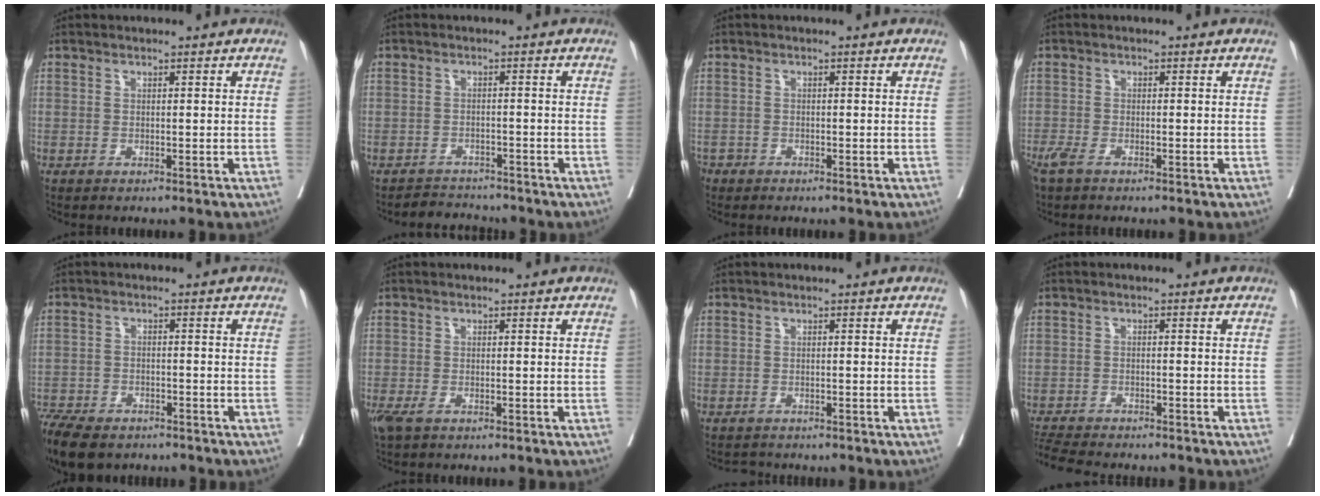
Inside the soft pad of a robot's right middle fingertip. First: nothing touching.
{"total": 3.2, "force": [-3.0, 0.8, -0.8], "torque": [0.010, -0.006, -0.048]}
{"total": 1.2, "force": [-1.0, 0.7, 0.0], "torque": [-0.002, 0.001, -0.020]}
{"total": 2.8, "force": [-2.0, 0.8, 1.7], "torque": [-0.039, -0.007, -0.040]}
{"total": 10.5, "force": [-8.1, 4.6, 4.8], "torque": [-0.100, -0.014, -0.128]}
{"total": 2.9, "force": [-1.8, 1.2, 1.9], "torque": [-0.046, -0.010, -0.030]}
{"total": 1.3, "force": [-1.2, 0.4, -0.2], "torque": [-0.004, -0.006, -0.021]}
{"total": 8.3, "force": [-7.7, 1.1, 3.1], "torque": [-0.053, -0.014, -0.123]}